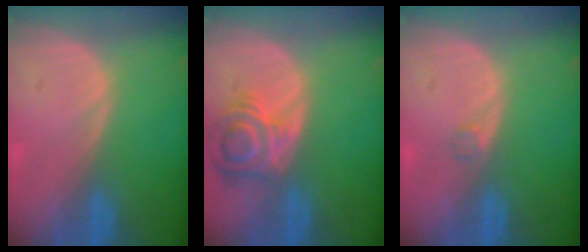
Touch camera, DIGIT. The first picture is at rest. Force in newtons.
{"total": 6.7, "press": 6.5, "slide": 1.6}
{"total": 0.9, "press": 0.9, "slide": 0.1}